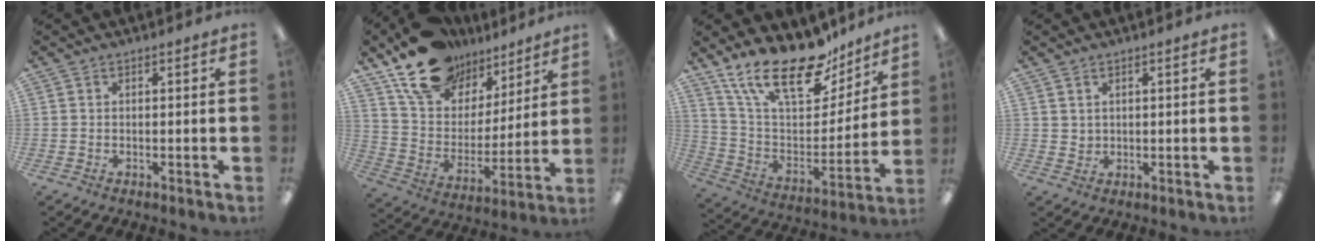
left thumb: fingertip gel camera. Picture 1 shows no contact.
{"total": 17.9, "force": [13.2, 10.4, 6.1], "torque": [-0.124, -0.078, 0.247]}
{"total": 23.1, "force": [17.2, 9.0, 12.4], "torque": [-0.219, -0.110, 0.304]}
{"total": 2.0, "force": [1.4, 1.4, 0.2], "torque": [0.002, -0.005, 0.024]}